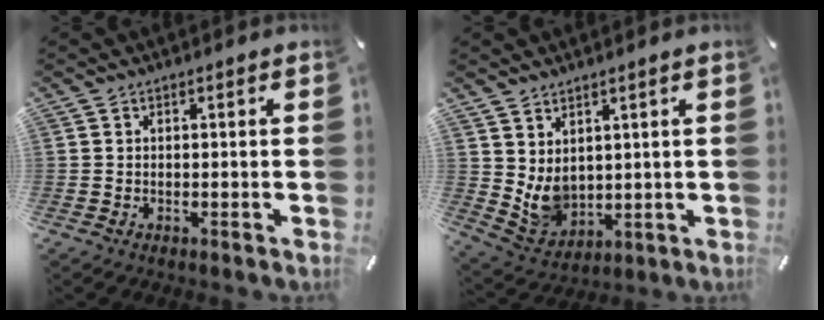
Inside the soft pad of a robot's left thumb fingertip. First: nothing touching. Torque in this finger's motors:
{"motor_torque": [1.10, 1.07, 0.24, -0.24, 0.05]}